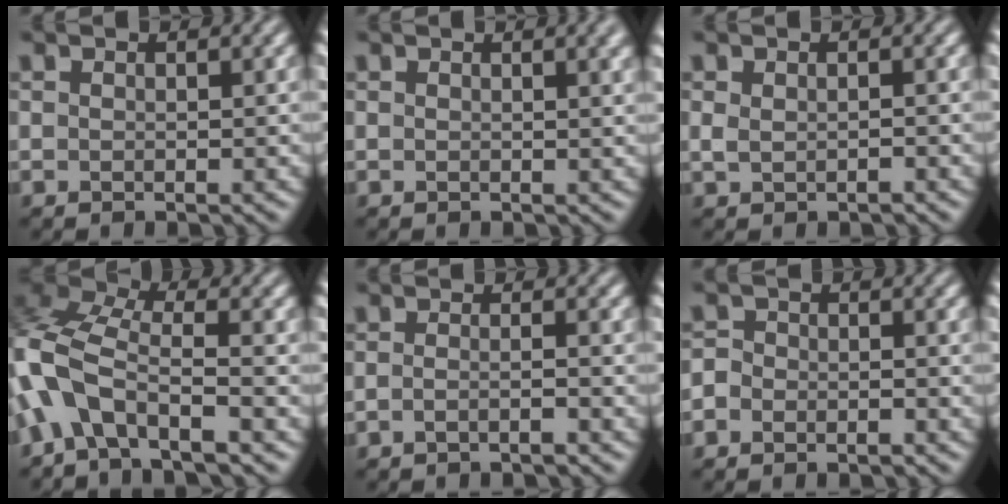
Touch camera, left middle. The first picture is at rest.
{"total": 2.3, "force": [1.2, 0.8, 1.8], "torque": [-0.010, 0.006, 0.013]}
{"total": 1.2, "force": [-0.2, 0.7, 0.9], "torque": [-0.020, -0.004, 0.000]}
{"total": 8.3, "force": [-3.1, 4.3, 6.3], "torque": [-0.138, 0.010, -0.078]}
{"total": 1.7, "force": [-1.1, 0.5, 1.3], "torque": [-0.015, -0.004, -0.029]}
{"total": 1.9, "force": [-1.2, 1.3, 0.6], "torque": [0.009, 0.008, -0.030]}